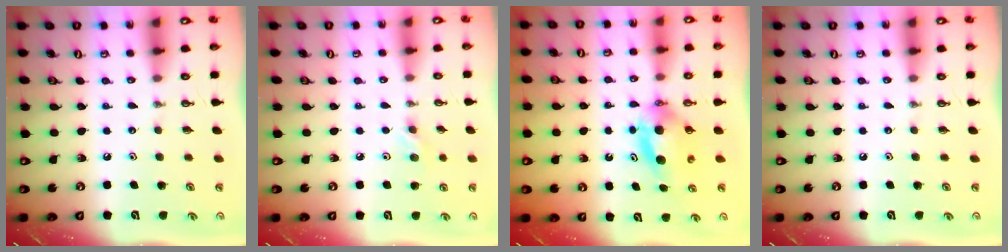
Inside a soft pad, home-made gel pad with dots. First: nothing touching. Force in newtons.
{"total": 5.9, "press": 5.8, "slide": 0.8}
{"total": 6.4, "press": 6.1, "slide": 1.9}
{"total": 0.0}